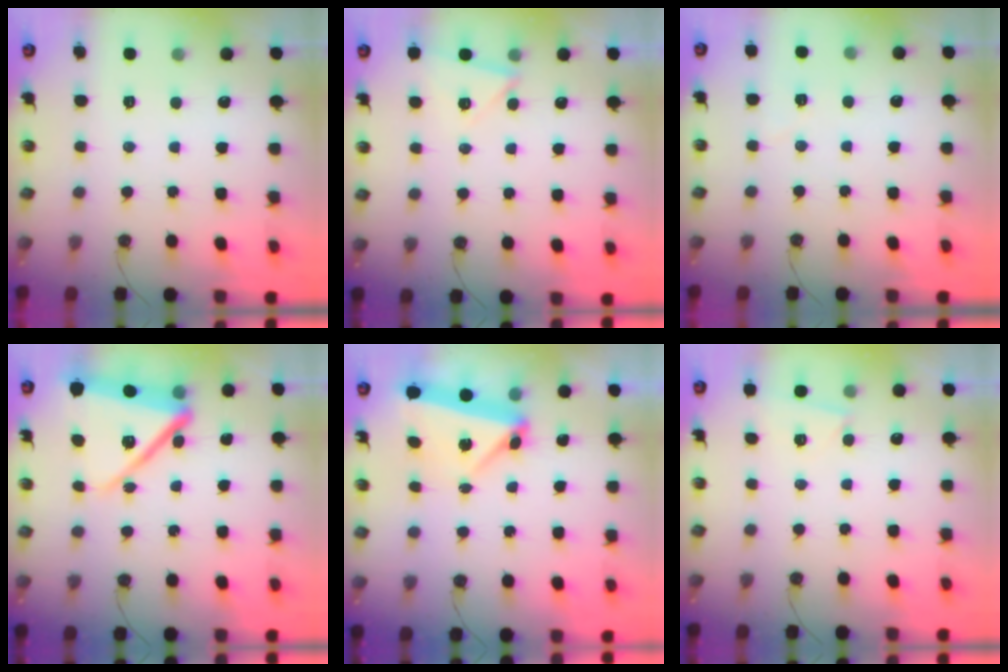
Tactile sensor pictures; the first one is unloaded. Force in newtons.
{"total": 4.2, "press": 4.0, "slide": 1.5}
{"total": 3.5, "press": 3.3, "slide": 1.1}
{"total": 17.6, "press": 17.3, "slide": 3.5}
{"total": 5.6, "press": 4.6, "slide": 3.2}
{"total": 2.6, "press": 2.6, "slide": 0.7}